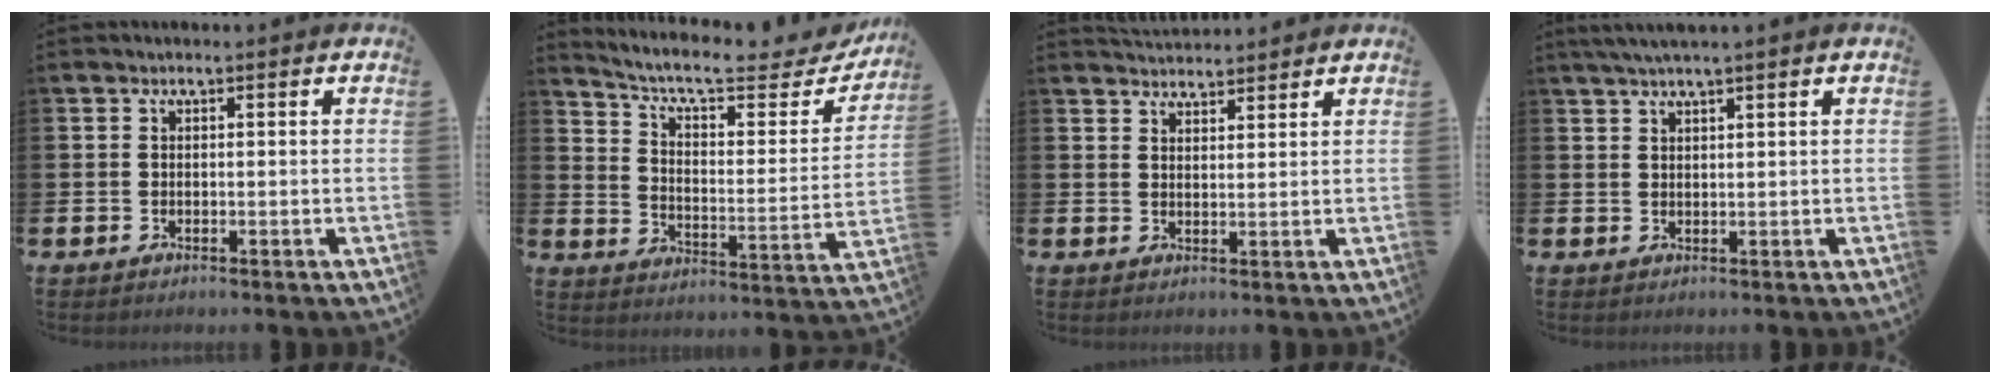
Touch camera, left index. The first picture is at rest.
{"total": 8.3, "force": [7.2, 2.1, 3.4], "torque": [-0.091, -0.054, 0.118]}
{"total": 3.2, "force": [3.2, 0.5, 0.0], "torque": [-0.008, -0.015, 0.059]}
{"total": 2.4, "force": [2.0, -0.3, 1.3], "torque": [-0.036, 0.004, 0.039]}